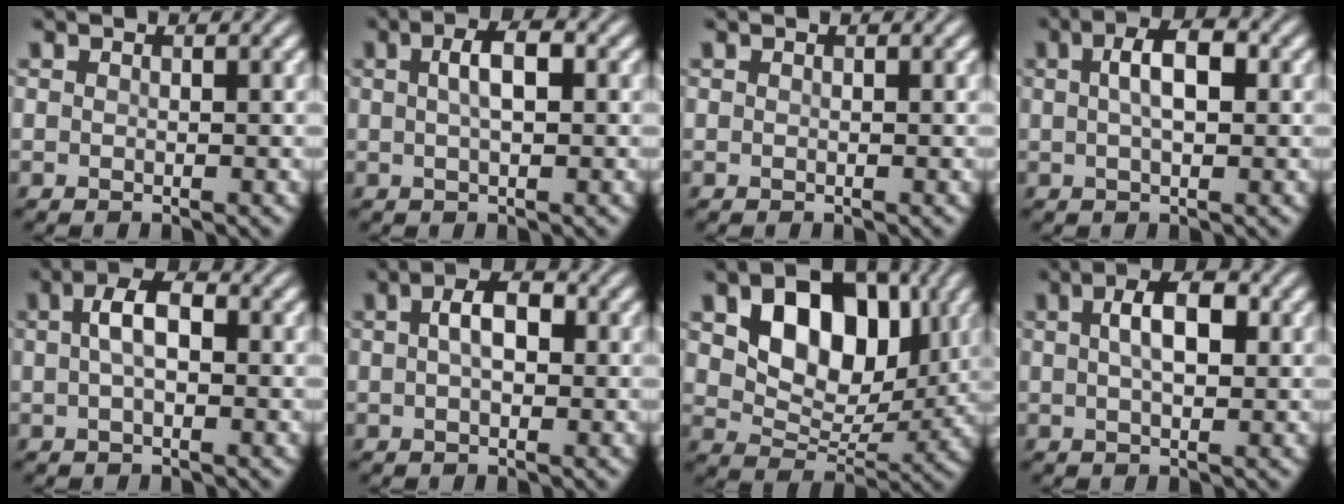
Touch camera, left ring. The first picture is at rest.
{"total": 2.9, "force": [0.6, 1.0, 2.7], "torque": [-0.050, 0.008, 0.008]}
{"total": 0.0}
{"total": 3.8, "force": [0.8, 1.5, 3.4], "torque": [-0.062, 0.008, 0.009]}
{"total": 3.4, "force": [0.3, 1.6, 2.9], "torque": [-0.057, 0.007, 0.001]}
{"total": 3.5, "force": [0.6, 1.8, 2.9], "torque": [-0.049, 0.008, 0.004]}
{"total": 9.5, "force": [2.9, 6.3, 6.5], "torque": [-0.108, -0.006, 0.043]}
{"total": 4.1, "force": [1.0, 1.9, 3.5], "torque": [-0.064, 0.008, 0.013]}